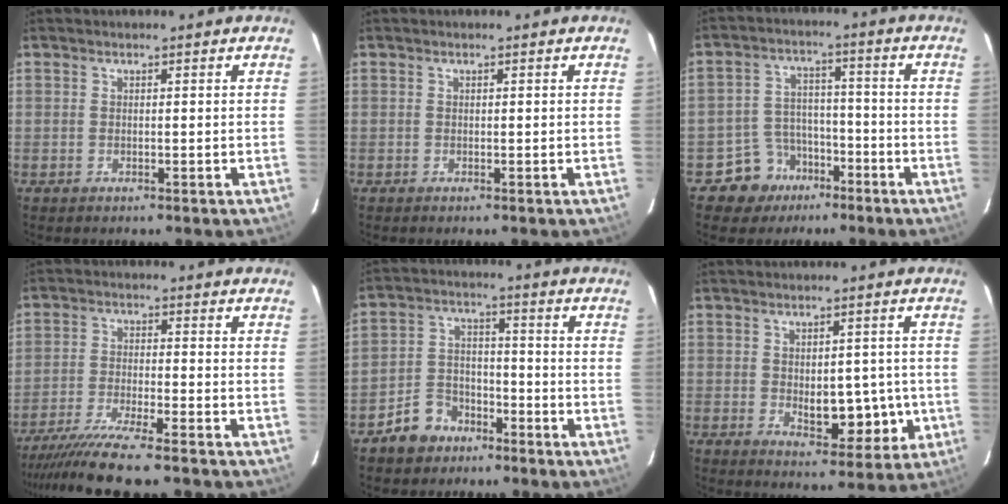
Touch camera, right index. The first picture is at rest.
{"total": 0.0}
{"total": 7.3, "force": [-4.2, 5.9, 0.8], "torque": [-0.008, 0.015, -0.063]}
{"total": 11.4, "force": [-9.6, -0.5, 6.0], "torque": [-0.095, -0.031, -0.159]}
{"total": 7.2, "force": [-4.9, 4.9, 1.9], "torque": [-0.043, 0.015, -0.086]}
{"total": 8.0, "force": [-1.0, 4.5, 6.6], "torque": [-0.073, 0.005, 0.001]}